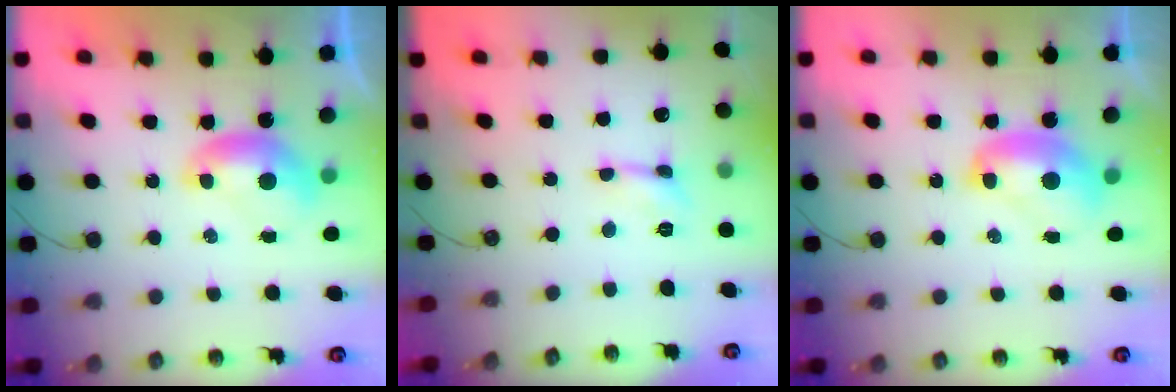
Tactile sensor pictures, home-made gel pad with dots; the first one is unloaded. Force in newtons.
{"total": 1.0, "press": 0.9, "slide": 0.4}
{"total": 2.4, "press": 2.3, "slide": 0.3}